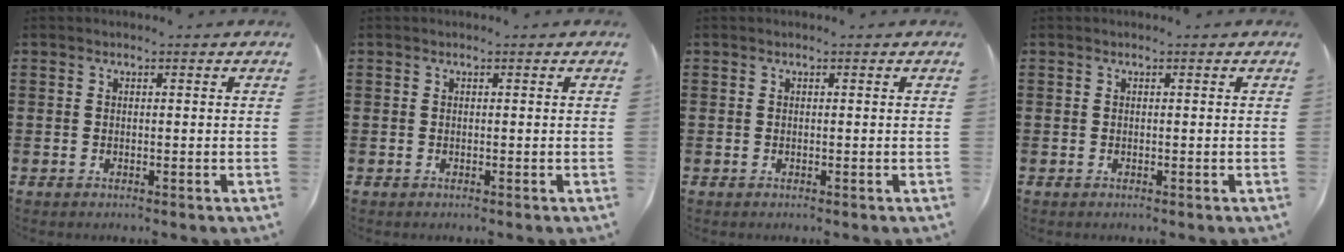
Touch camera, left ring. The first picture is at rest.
{"total": 0.0}
{"total": 0.0}
{"total": 0.0}